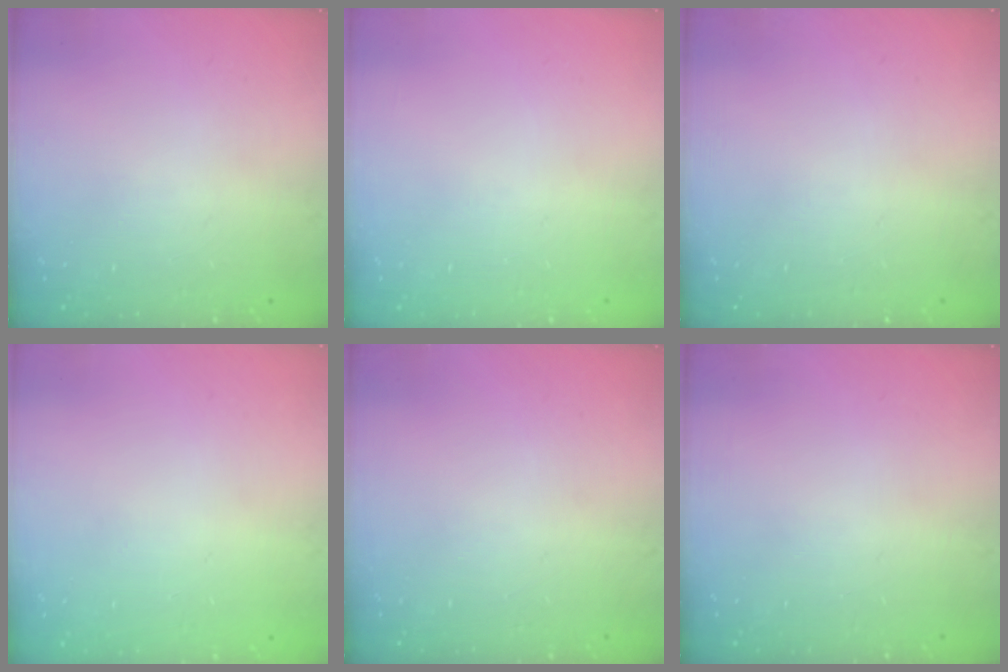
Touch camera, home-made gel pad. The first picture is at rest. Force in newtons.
{"total": 0.0}
{"total": 0.0}
{"total": 0.0}
{"total": 0.0}
{"total": 0.0}